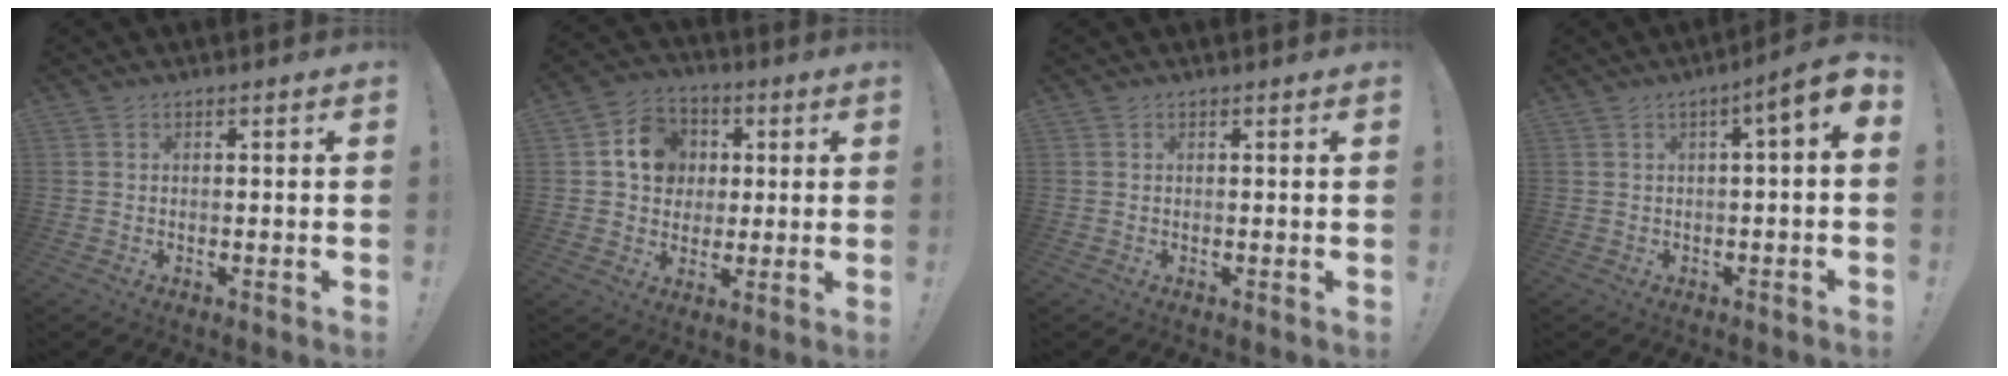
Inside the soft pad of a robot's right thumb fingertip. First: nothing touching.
{"total": 11.1, "force": [2.1, 9.9, 4.5], "torque": [-0.059, 0.003, 0.047]}
{"total": 0.0}
{"total": 5.6, "force": [1.4, 0.5, 5.4], "torque": [-0.077, -0.013, 0.018]}